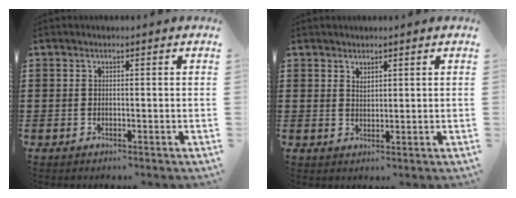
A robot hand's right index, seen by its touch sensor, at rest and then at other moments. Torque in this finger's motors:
{"motor_torque": [-0.25, 0.27, -0.06, 0.00]}